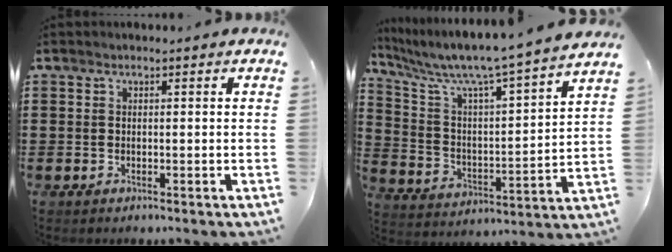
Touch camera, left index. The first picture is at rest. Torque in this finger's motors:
{"motor_torque": [1.14, -1.00, 0.45, 0.21]}